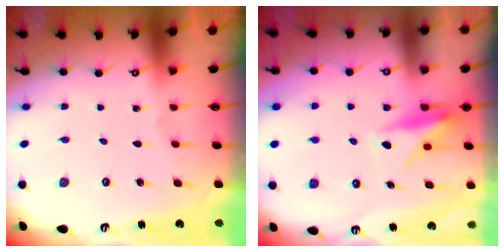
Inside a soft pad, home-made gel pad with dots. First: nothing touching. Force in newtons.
{"total": 10.9, "press": 10.9, "slide": 0.6}